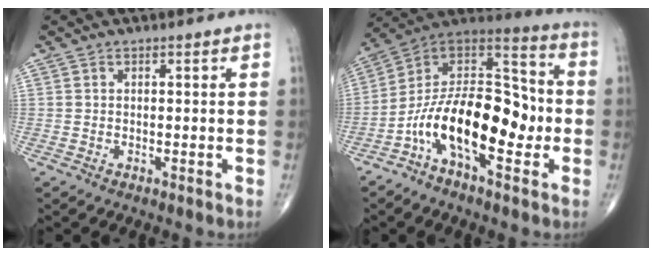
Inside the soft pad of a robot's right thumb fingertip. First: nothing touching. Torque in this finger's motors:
{"motor_torque": [2.50, 2.50, 1.39, -1.38, 0.27]}